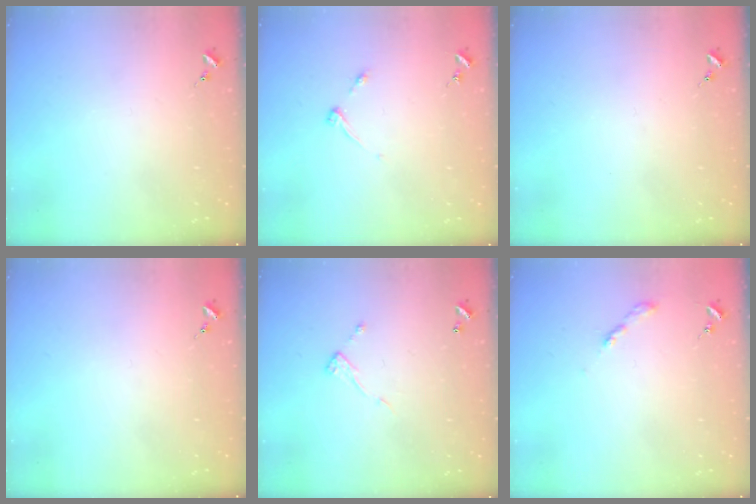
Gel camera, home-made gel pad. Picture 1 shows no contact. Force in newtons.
{"total": 4.0, "press": 4.0, "slide": 0.5}
{"total": 0.0}
{"total": 0.0}
{"total": 6.6, "press": 6.6, "slide": 0.6}
{"total": 2.6, "press": 2.6, "slide": 0.3}